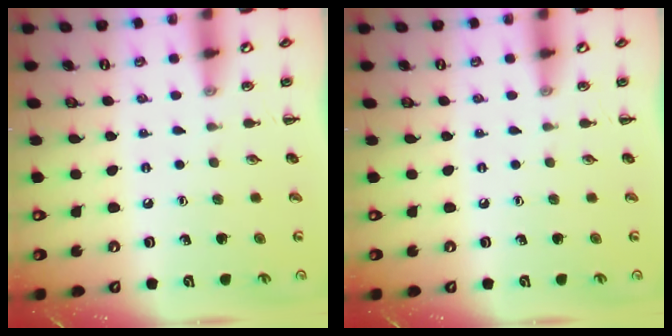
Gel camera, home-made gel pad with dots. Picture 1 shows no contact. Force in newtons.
{"total": 0.0}